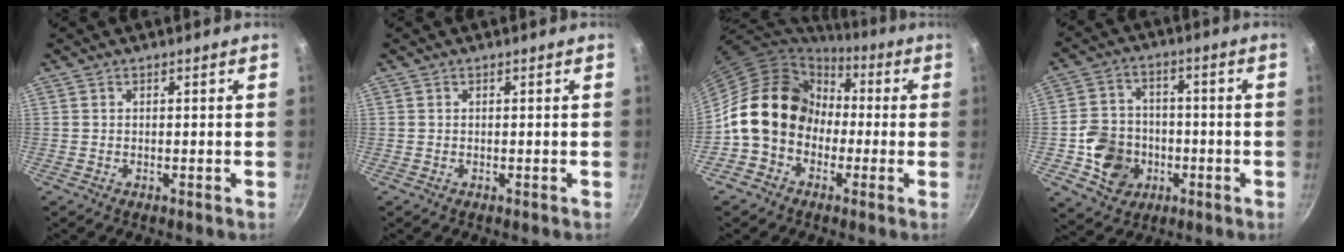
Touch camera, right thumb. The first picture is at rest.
{"total": 0.0}
{"total": 15.5, "force": [-0.7, 12.9, 8.6], "torque": [-0.103, 0.046, -0.025]}
{"total": 11.1, "force": [-2.8, 9.7, 4.7], "torque": [-0.060, 0.033, -0.046]}